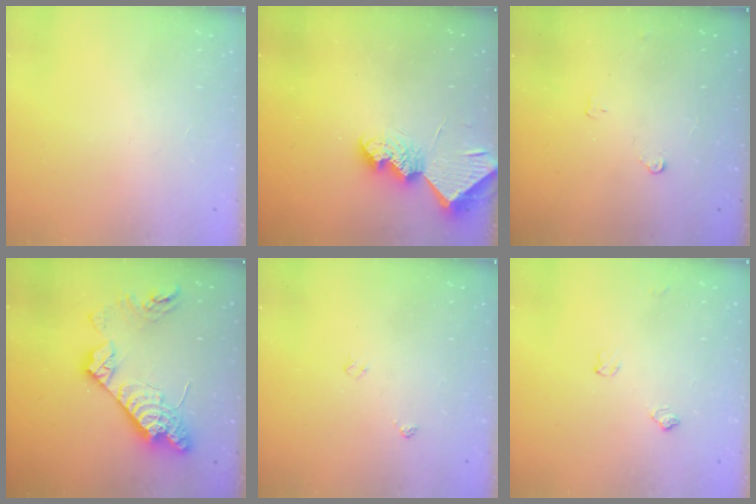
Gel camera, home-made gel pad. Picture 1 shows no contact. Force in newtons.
{"total": 9.1, "press": 9.0, "slide": 0.9}
{"total": 3.4, "press": 3.4, "slide": 0.3}
{"total": 16.4, "press": 16.4, "slide": 1.0}
{"total": 3.8, "press": 3.7, "slide": 0.6}
{"total": 5.2, "press": 5.2, "slide": 0.7}